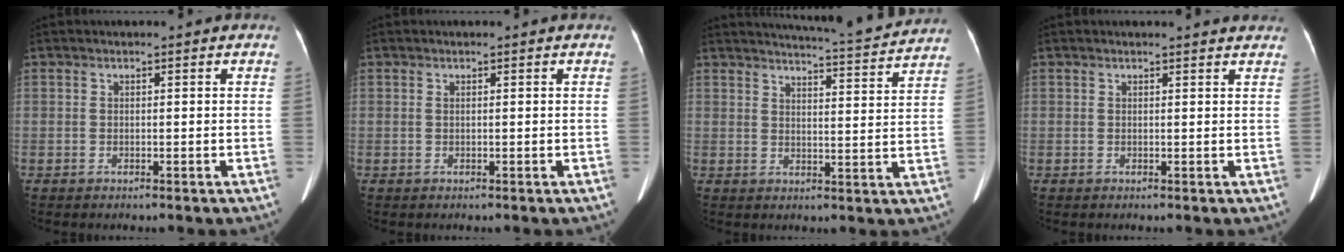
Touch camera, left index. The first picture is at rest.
{"total": 0.0}
{"total": 12.3, "force": [11.8, -0.6, 3.2], "torque": [-0.055, -0.018, 0.144]}
{"total": 3.4, "force": [3.4, 0.2, 0.5], "torque": [-0.008, -0.001, 0.024]}